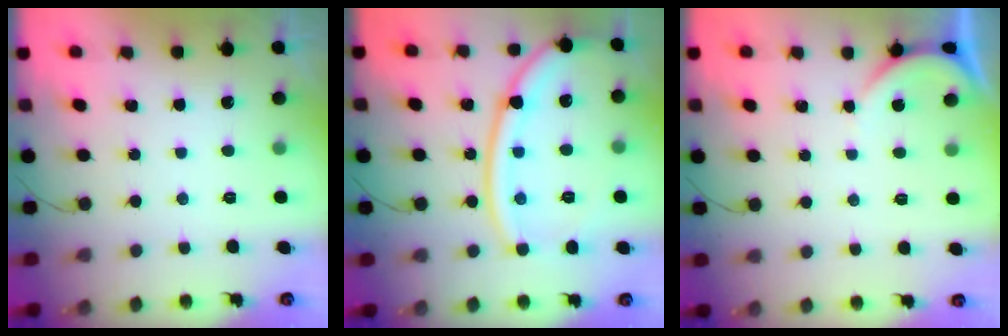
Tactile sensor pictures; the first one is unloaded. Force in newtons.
{"total": 17.7, "press": 17.6, "slide": 1.8}
{"total": 2.8, "press": 2.8, "slide": 0.5}